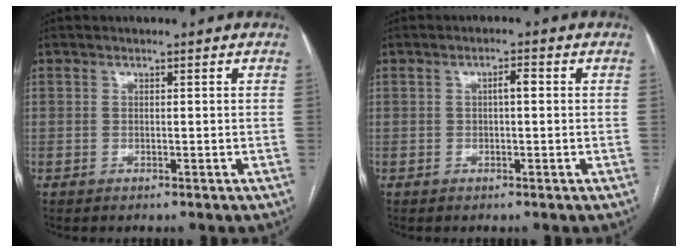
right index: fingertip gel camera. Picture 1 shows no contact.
{"total": 1.8, "force": [0.2, 0.4, 1.8], "torque": [-0.028, 0.005, 0.002]}